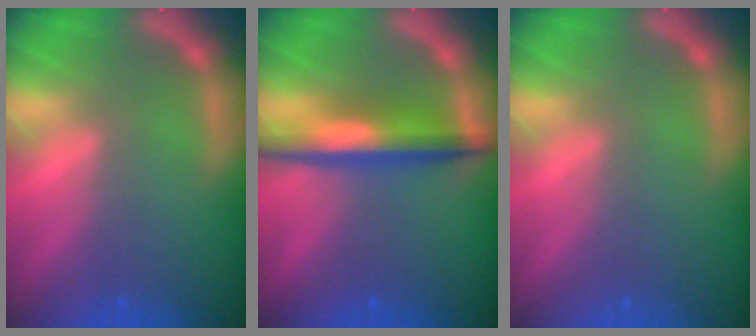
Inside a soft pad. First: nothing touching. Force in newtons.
{"total": 5.5}
{"total": 0.0}